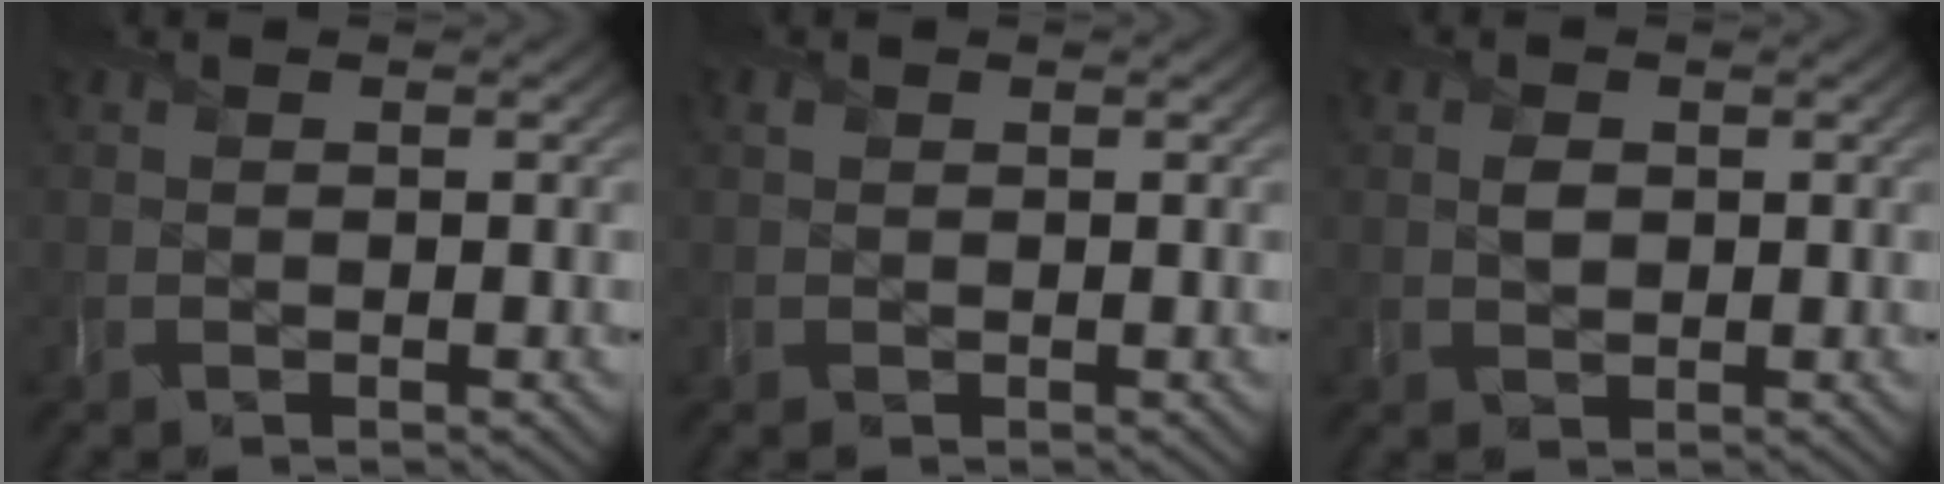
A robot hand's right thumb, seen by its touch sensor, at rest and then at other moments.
{"total": 0.5, "force": [0.2, 0.5, -0.2], "torque": [0.003, -0.004, 0.005]}
{"total": 1.4, "force": [0.3, 1.2, 0.7], "torque": [-0.016, -0.005, 0.007]}